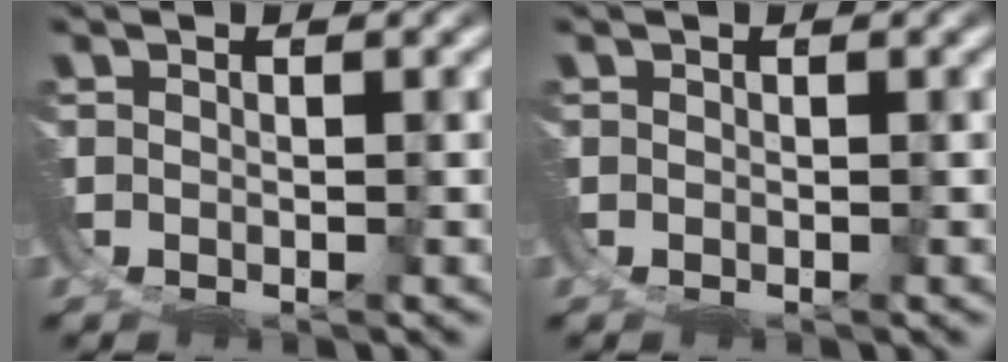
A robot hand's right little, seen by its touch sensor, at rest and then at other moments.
{"total": 0.6, "force": [-0.3, 0.5, 0.2], "torque": [-0.008, -0.001, -0.005]}